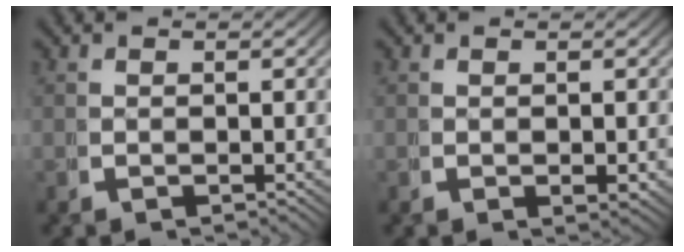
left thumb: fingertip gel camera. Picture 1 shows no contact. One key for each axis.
{"total": 1.0, "fx": 0.0, "fy": 0.6, "fz": 0.8, "tx": -0.017, "ty": -0.003, "tz": 0.000}